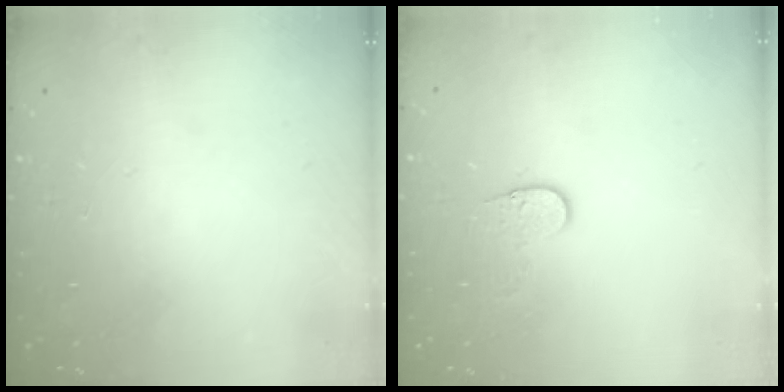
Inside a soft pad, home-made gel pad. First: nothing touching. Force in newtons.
{"total": 5.3, "press": 5.2, "slide": 0.5}